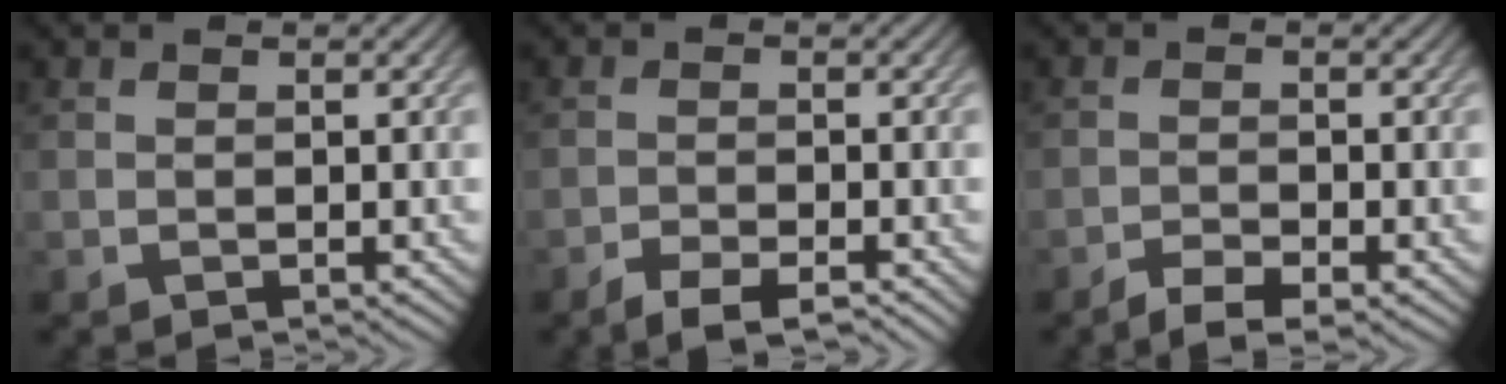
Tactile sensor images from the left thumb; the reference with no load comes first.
{"total": 3.4, "force": [-2.6, 0.8, 2.0], "torque": [-0.040, -0.002, -0.050]}
{"total": 3.1, "force": [-2.3, 0.7, 2.0], "torque": [-0.041, -0.002, -0.043]}